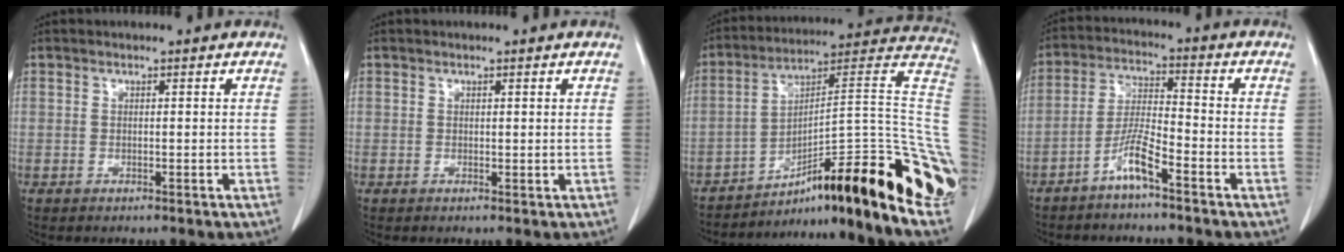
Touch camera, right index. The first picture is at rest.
{"total": 0.0}
{"total": 30.3, "force": [-16.2, 3.2, 25.4], "torque": [-0.244, 0.018, -0.239]}
{"total": 6.1, "force": [-4.2, 0.5, 4.5], "torque": [-0.095, 0.003, -0.085]}